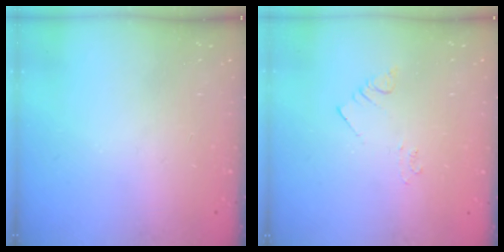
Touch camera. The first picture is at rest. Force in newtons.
{"total": 2.1, "press": 2.1, "slide": 0.3}